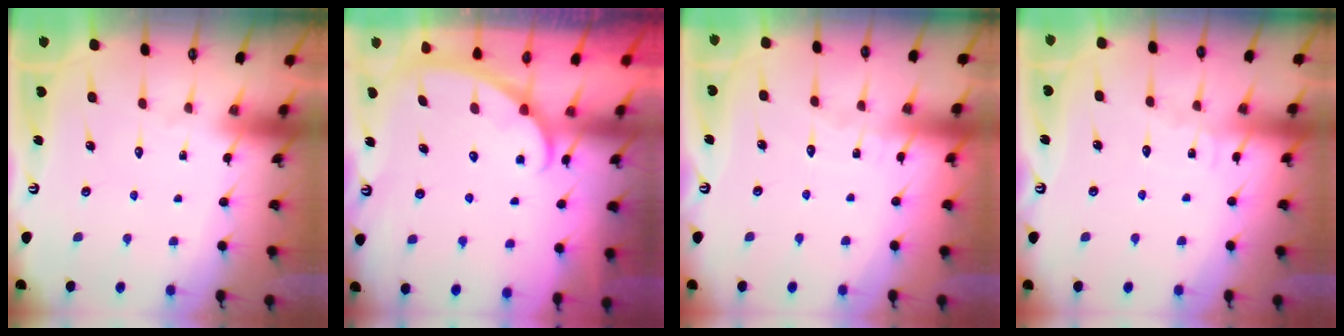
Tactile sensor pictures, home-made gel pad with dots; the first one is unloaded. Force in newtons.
{"total": 1.7, "press": 1.7, "slide": 0.2}
{"total": 3.7, "press": 3.6, "slide": 0.5}
{"total": 6.1, "press": 6.1, "slide": 0.4}